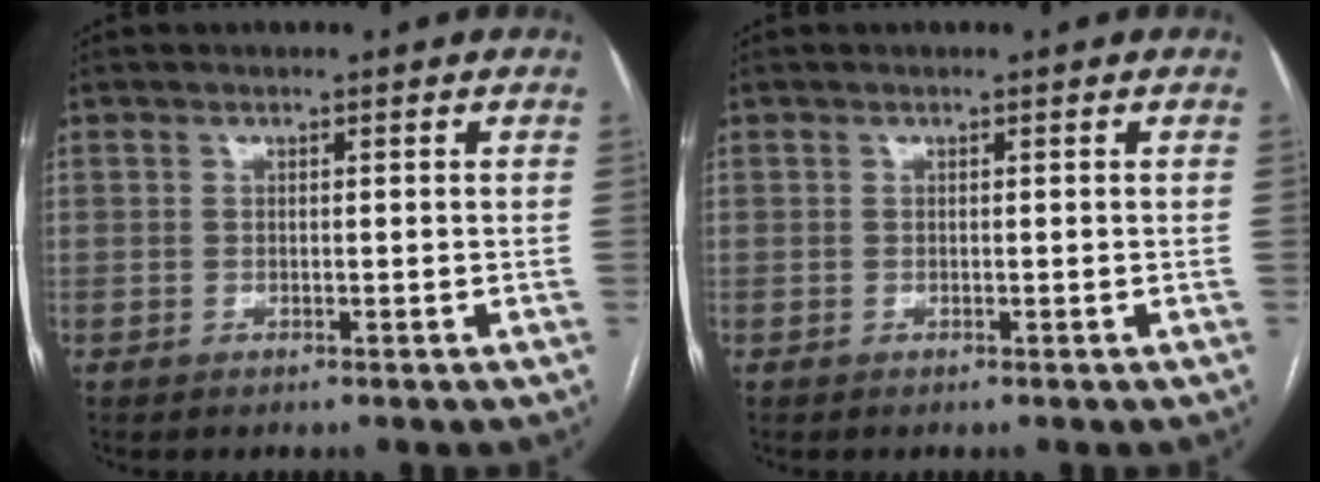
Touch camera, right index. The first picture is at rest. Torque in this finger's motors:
{"motor_torque": [0.00, 0.00, 0.00, 0.01]}